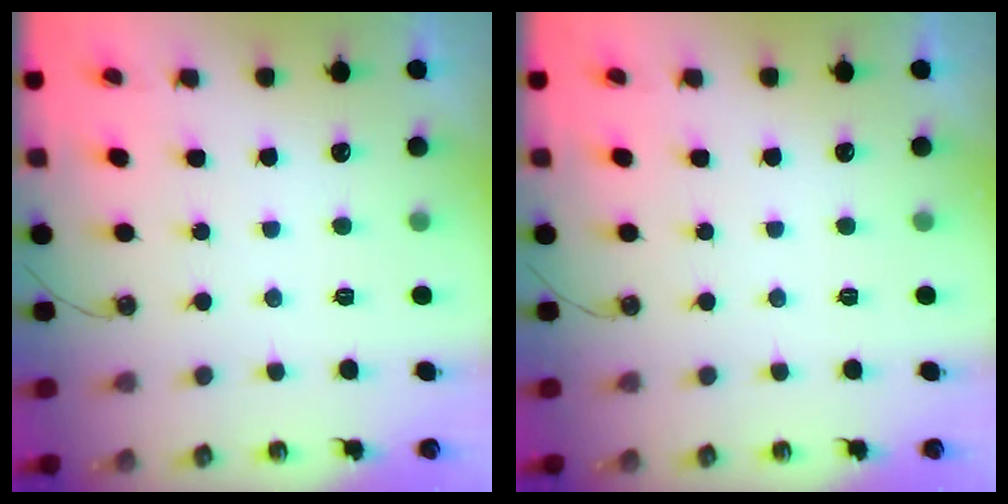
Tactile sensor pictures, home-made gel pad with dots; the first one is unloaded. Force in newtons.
{"total": 0.0}